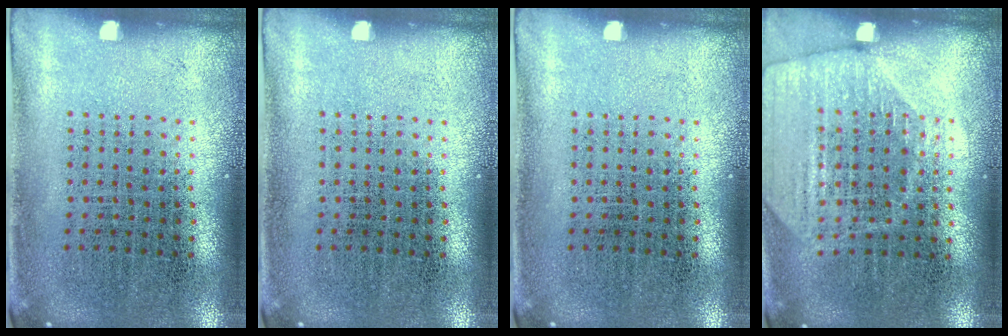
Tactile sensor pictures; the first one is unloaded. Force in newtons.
{"total": 0.0}
{"total": 0.0}
{"total": 1.8, "press": 1.6, "slide": 0.7}